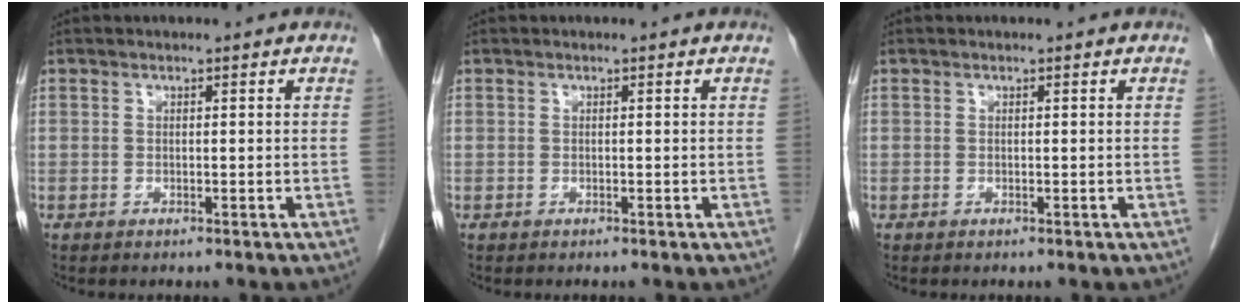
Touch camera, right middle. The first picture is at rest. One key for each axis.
{"total": 0.0}
{"total": 0.0}